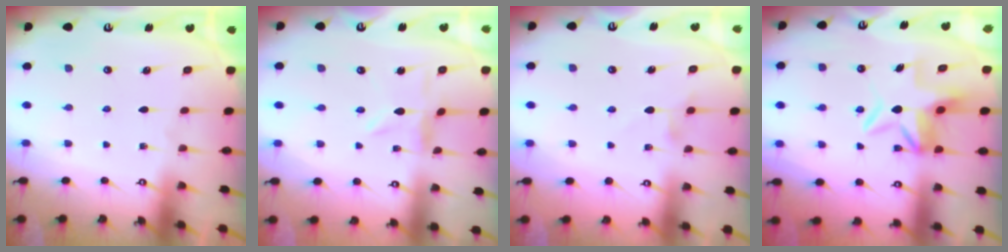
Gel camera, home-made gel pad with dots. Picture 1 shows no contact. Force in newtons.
{"total": 0.7, "press": 0.7, "slide": 0.2}
{"total": 2.3, "press": 2.3, "slide": 0.4}
{"total": 5.9, "press": 5.8, "slide": 0.8}